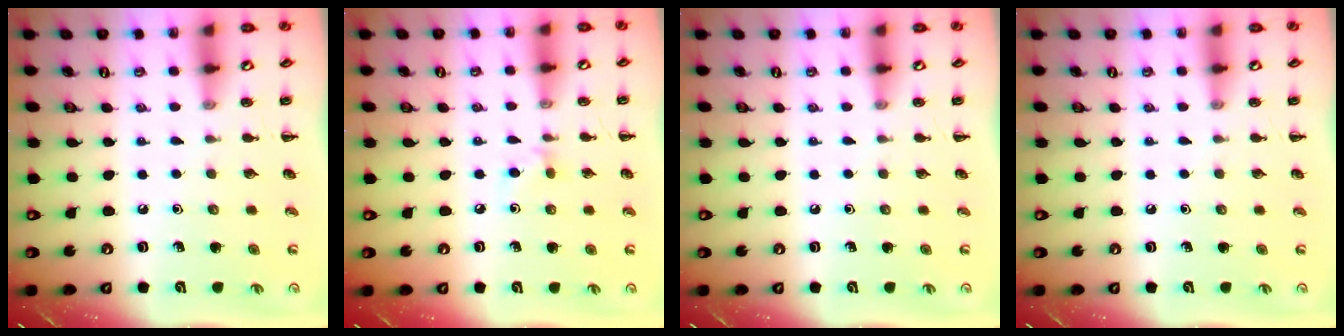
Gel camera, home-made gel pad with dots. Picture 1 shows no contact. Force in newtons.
{"total": 5.4, "press": 5.0, "slide": 2.1}
{"total": 0.0}
{"total": 0.0}